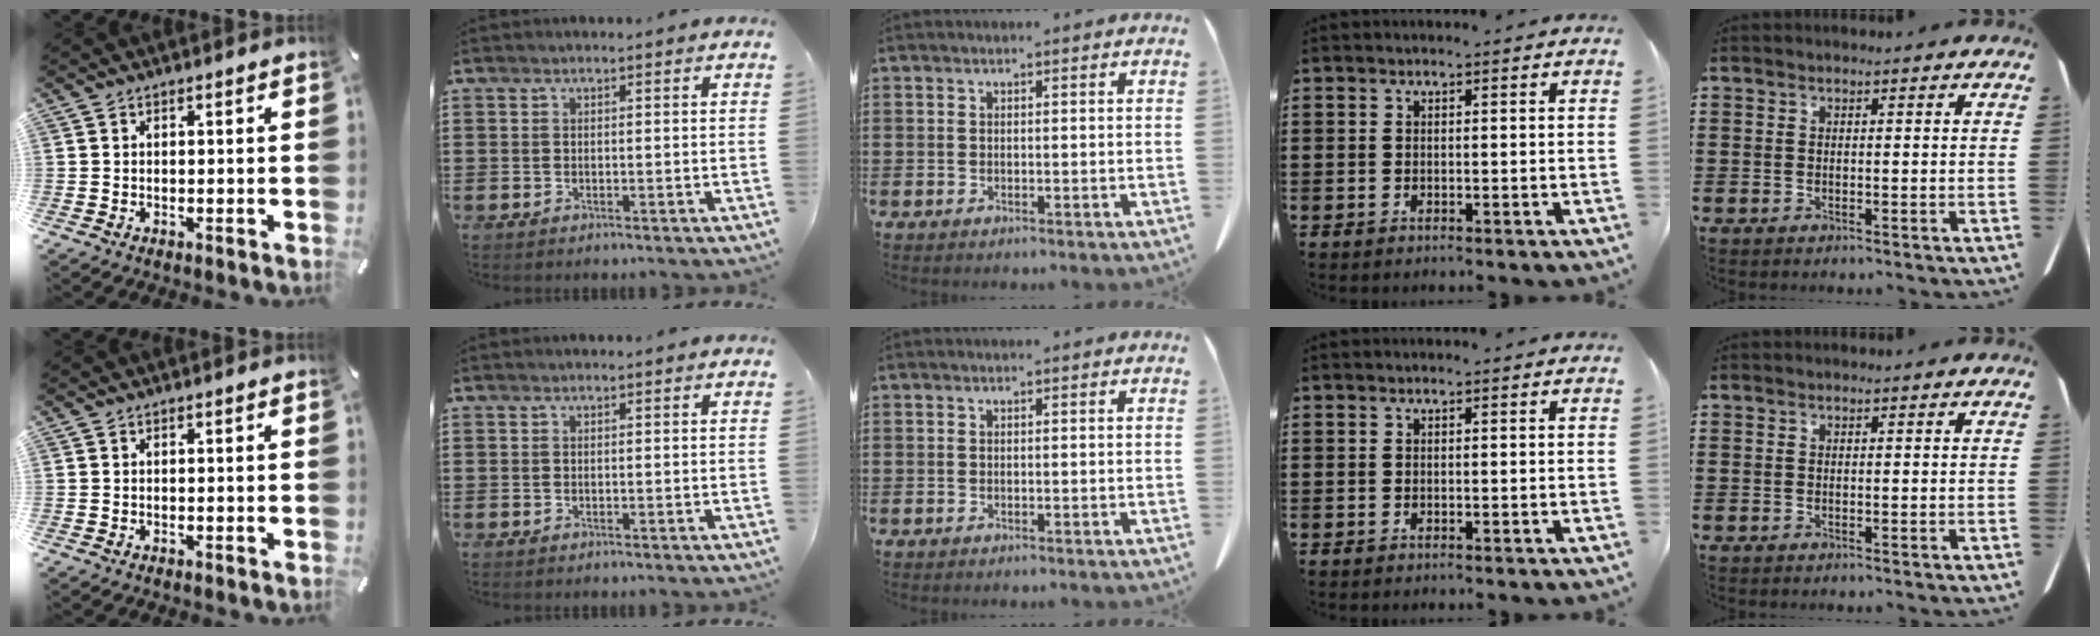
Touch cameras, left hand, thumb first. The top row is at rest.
{}